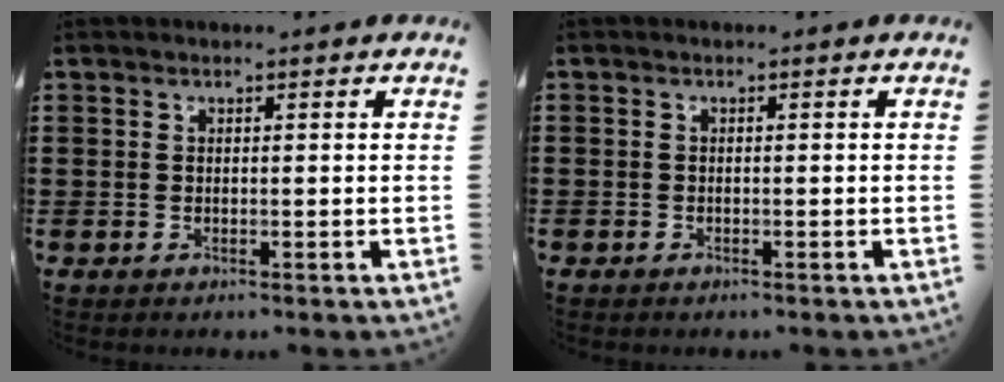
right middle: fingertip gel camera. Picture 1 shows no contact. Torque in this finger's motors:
{"motor_torque": [-0.12, 0.19, -0.21, -0.21]}